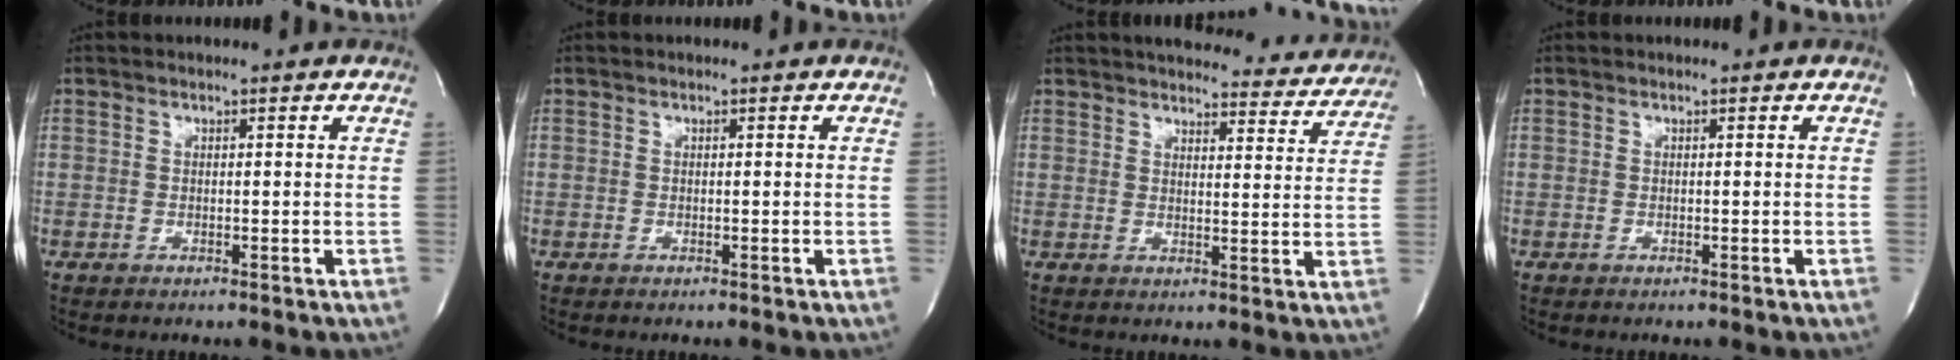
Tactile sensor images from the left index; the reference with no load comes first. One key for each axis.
{"total": 0.0}
{"total": 16.5, "fx": 15.6, "fy": 3.7, "fz": 3.9, "tx": -0.029, "ty": -0.021, "tz": 0.174}
{"total": 0.0}